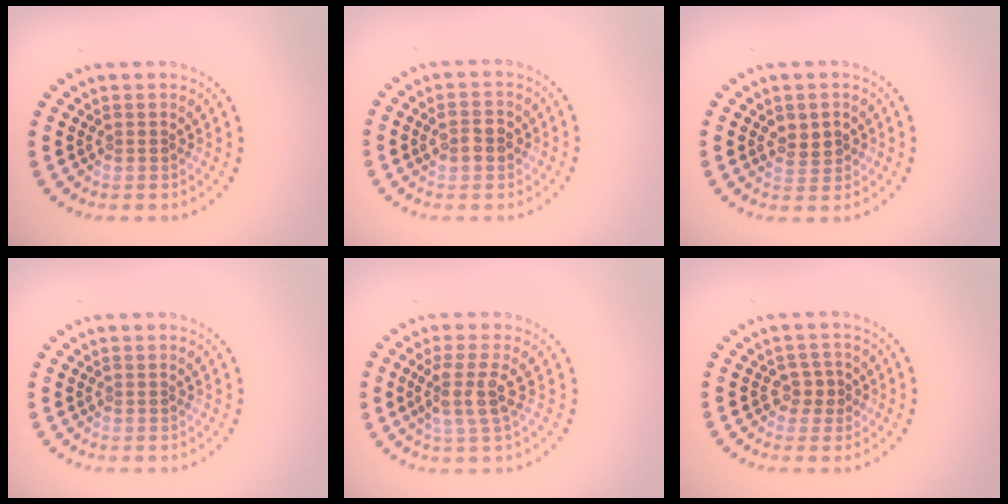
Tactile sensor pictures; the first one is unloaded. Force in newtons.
{"total": 2.3, "press": 2.3, "slide": 0.2}
{"total": 2.1, "press": 2.1, "slide": 0.4}
{"total": 0.0}
{"total": 3.0, "press": 2.3, "slide": 1.9}
{"total": 1.7, "press": 1.6, "slide": 0.6}